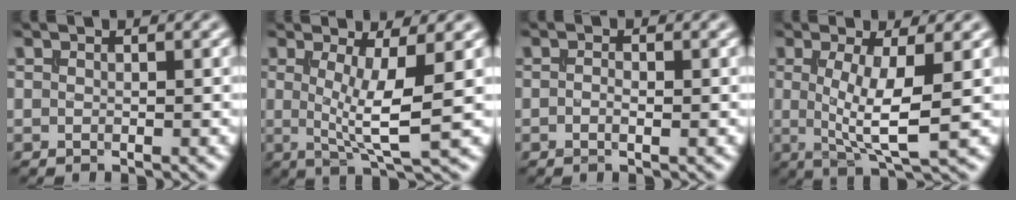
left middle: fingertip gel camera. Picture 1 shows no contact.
{"total": 5.3, "force": [0.4, 1.1, 5.2], "torque": [-0.090, -0.011, 0.007]}
{"total": 1.0, "force": [-0.2, 0.4, 0.9], "torque": [-0.018, -0.003, -0.004]}
{"total": 5.5, "force": [0.2, 1.3, 5.4], "torque": [-0.098, -0.010, 0.004]}